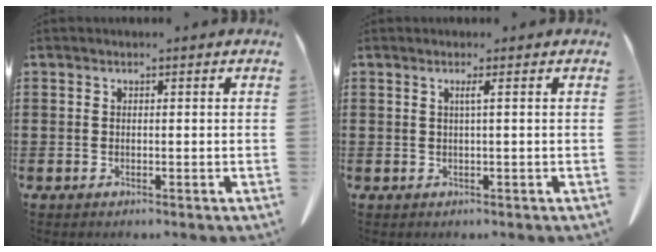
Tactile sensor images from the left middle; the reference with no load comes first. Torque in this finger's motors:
{"motor_torque": [0.49, 0.16, 0.17, 0.03]}